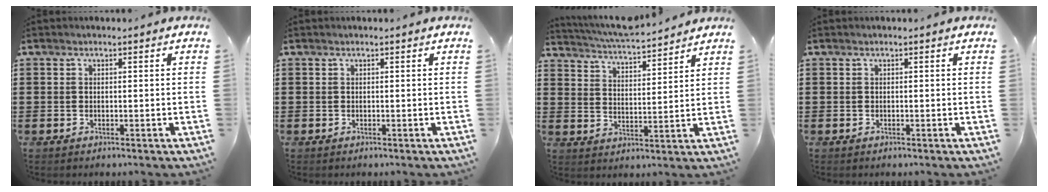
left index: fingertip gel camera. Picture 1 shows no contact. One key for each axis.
{"total": 0.0}
{"total": 5.1, "fx": 4.9, "fy": 0.0, "fz": 1.3, "tx": -0.045, "ty": -0.029, "tz": 0.085}
{"total": 0.0}